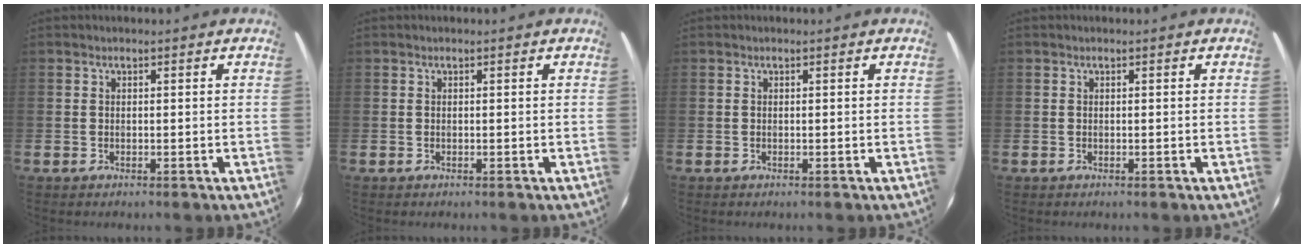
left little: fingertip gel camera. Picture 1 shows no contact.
{"total": 0.0}
{"total": 0.0}
{"total": 0.0}